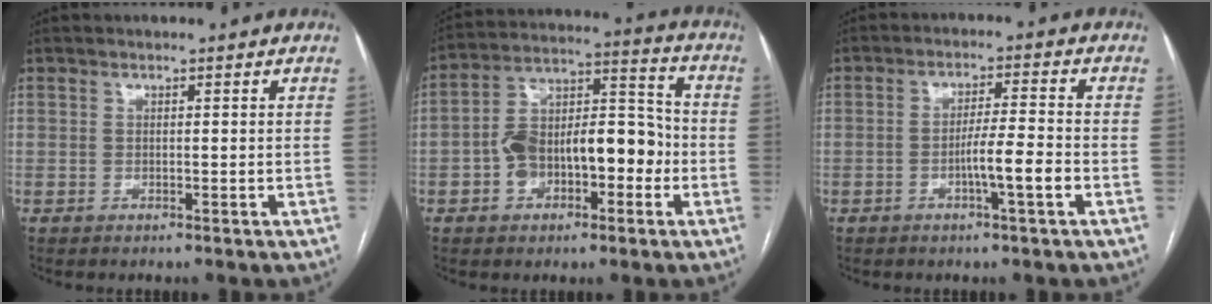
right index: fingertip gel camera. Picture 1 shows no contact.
{"total": 13.2, "force": [-3.2, 6.7, 10.9], "torque": [-0.186, 0.048, -0.049]}
{"total": 5.4, "force": [-2.0, -0.1, 5.0], "torque": [-0.088, 0.000, -0.034]}